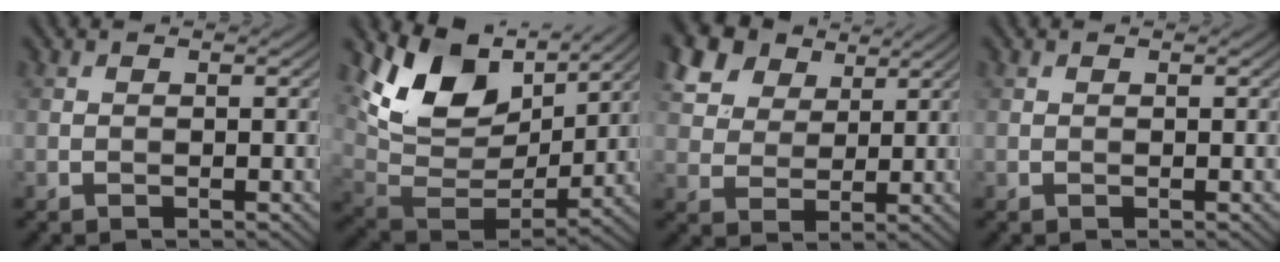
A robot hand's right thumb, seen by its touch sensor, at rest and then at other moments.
{"total": 12.6, "force": [6.9, 7.4, 7.5], "torque": [-0.165, 0.002, 0.132]}
{"total": 11.5, "force": [6.8, 7.5, 5.5], "torque": [-0.182, 0.018, 0.140]}
{"total": 0.0}